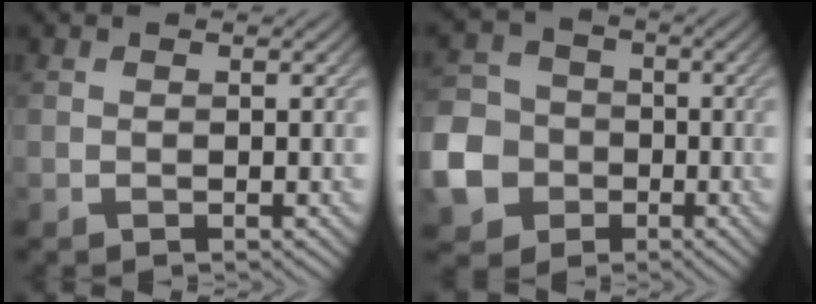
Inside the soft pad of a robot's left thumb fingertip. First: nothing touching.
{"total": 11.1, "force": [-3.9, 9.5, 4.3], "torque": [-0.137, -0.039, -0.104]}